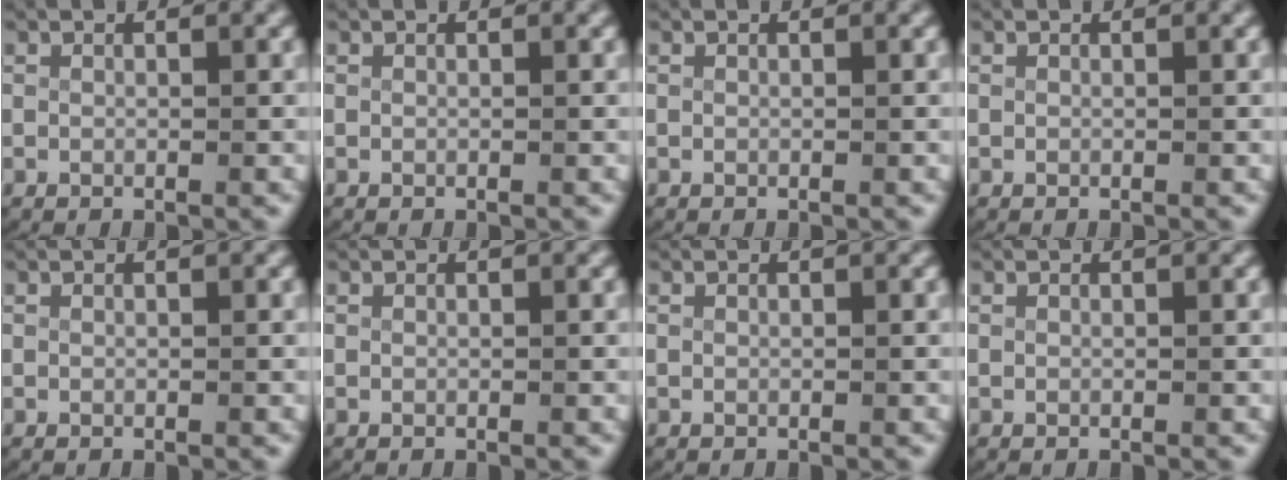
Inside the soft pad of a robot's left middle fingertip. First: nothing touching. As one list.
[{"total": 0.0}, {"total": 0.0}, {"total": 0.0}, {"total": 0.0}, {"total": 0.0}, {"total": 0.0}, {"total": 0.0}]